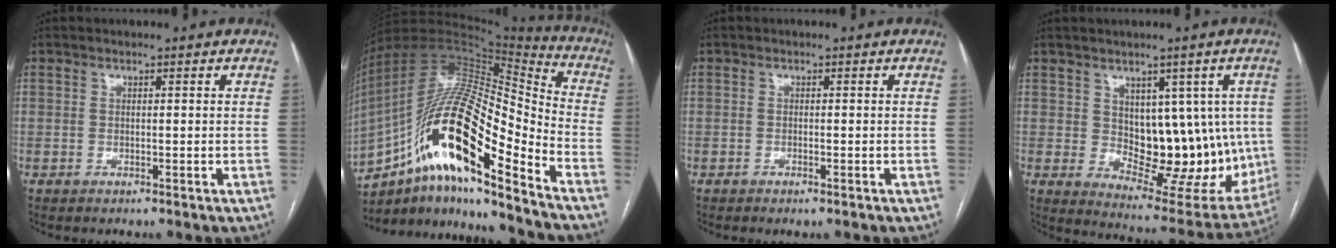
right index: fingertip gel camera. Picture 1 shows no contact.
{"total": 23.8, "force": [-12.3, 4.6, 19.8], "torque": [-0.363, 0.006, -0.213]}
{"total": 1.1, "force": [-0.8, 0.1, 0.8], "torque": [-0.014, -0.002, -0.011]}
{"total": 14.8, "force": [1.1, 8.3, 12.2], "torque": [-0.141, 0.008, 0.044]}